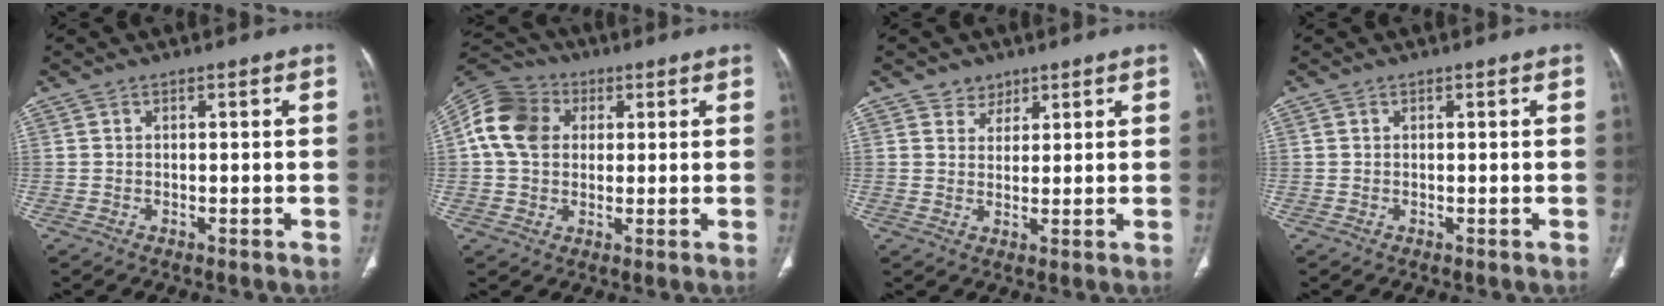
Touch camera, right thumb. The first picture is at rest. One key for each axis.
{"total": 11.6, "fx": 2.2, "fy": 9.3, "fz": 6.5, "tx": -0.119, "ty": 0.017, "tz": 0.031}
{"total": 3.4, "fx": 2.3, "fy": 2.5, "fz": 0.2, "tx": 0.019, "ty": -0.013, "tz": 0.032}
{"total": 0.0}